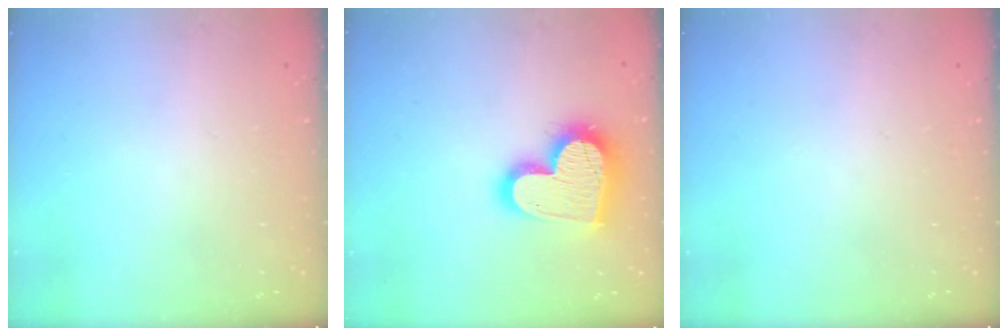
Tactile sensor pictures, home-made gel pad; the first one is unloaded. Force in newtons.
{"total": 18.8, "press": 18.7, "slide": 1.6}
{"total": 0.0}